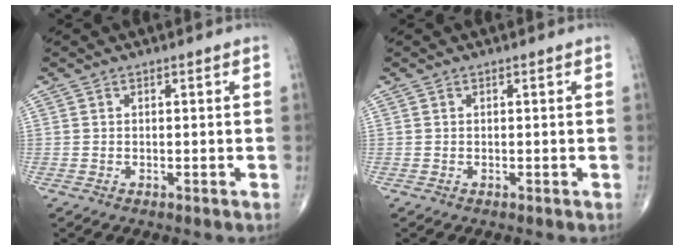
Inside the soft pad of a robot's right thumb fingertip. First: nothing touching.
{"total": 0.0}